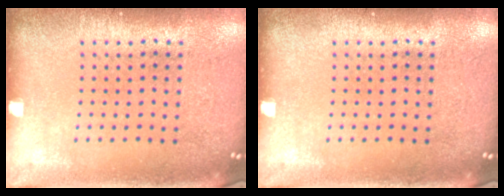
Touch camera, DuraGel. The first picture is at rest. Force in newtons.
{"total": 0.0}